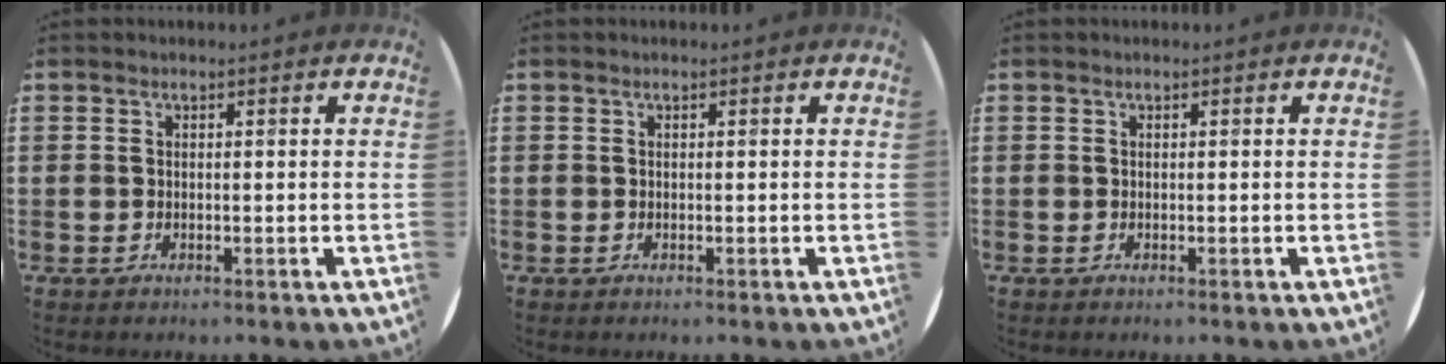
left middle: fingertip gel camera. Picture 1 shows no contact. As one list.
[{"total": 0.0}, {"total": 0.0}]